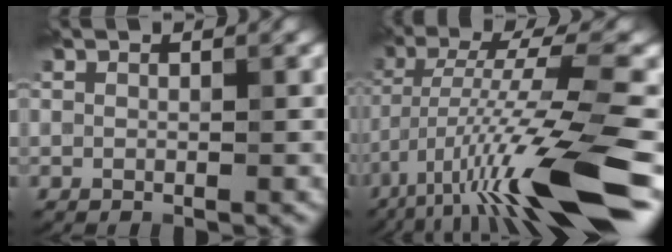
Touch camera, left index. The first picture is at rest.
{"total": 13.3, "force": [-6.7, 1.8, 11.4], "torque": [-0.195, 0.007, -0.110]}